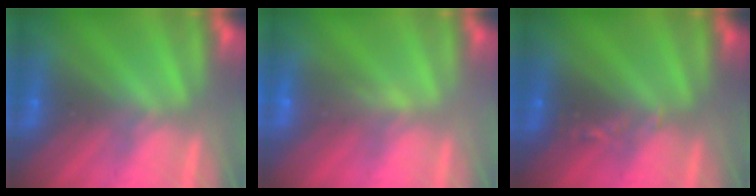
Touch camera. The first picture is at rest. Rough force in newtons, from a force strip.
{"total": 5.3}
{"total": 2.4}